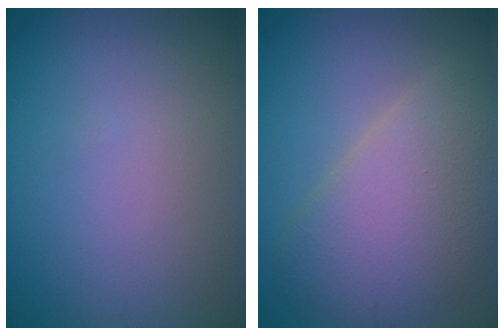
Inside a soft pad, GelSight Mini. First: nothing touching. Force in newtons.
{"total": 6.3, "press": 6.3, "slide": 0.4}